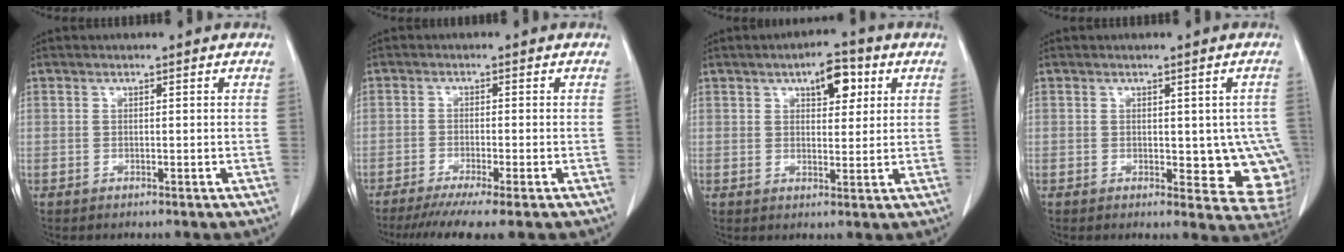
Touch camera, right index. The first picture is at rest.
{"total": 7.7, "force": [-5.8, 0.0, 5.1], "torque": [-0.074, -0.018, -0.090]}
{"total": 6.0, "force": [2.8, 2.5, 4.7], "torque": [-0.068, 0.008, 0.039]}
{"total": 9.0, "force": [-0.5, 4.5, 7.8], "torque": [-0.074, -0.010, 0.001]}